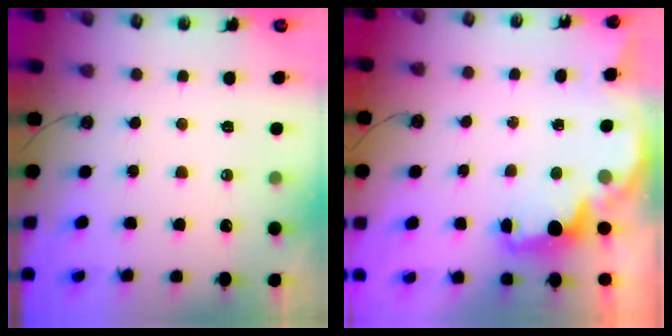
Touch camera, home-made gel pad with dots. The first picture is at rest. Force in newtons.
{"total": 2.5, "press": 2.4, "slide": 0.8}